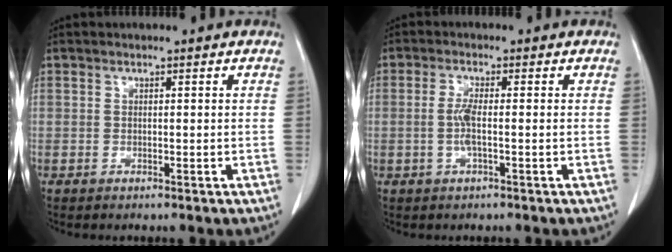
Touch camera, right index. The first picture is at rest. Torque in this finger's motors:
{"motor_torque": [0.66, -0.34, 0.36, 0.11]}